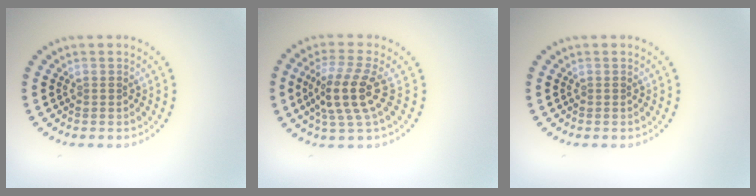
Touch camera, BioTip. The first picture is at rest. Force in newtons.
{"total": 4.3, "press": 3.7, "slide": 2.1}
{"total": 0.0}